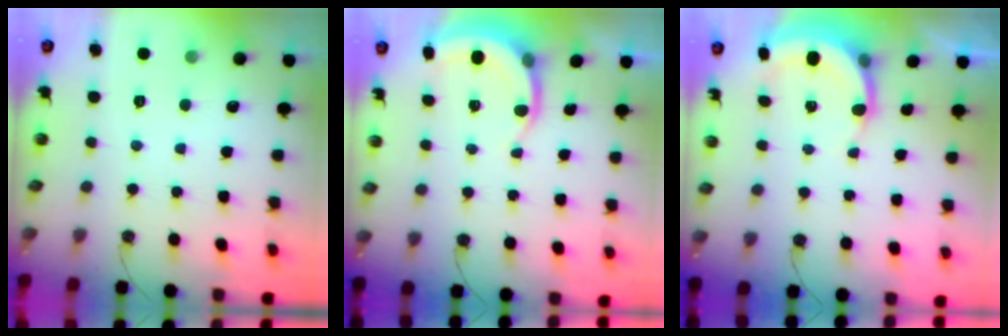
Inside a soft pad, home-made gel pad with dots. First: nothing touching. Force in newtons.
{"total": 6.2, "press": 6.2, "slide": 0.4}
{"total": 6.9, "press": 6.8, "slide": 1.0}